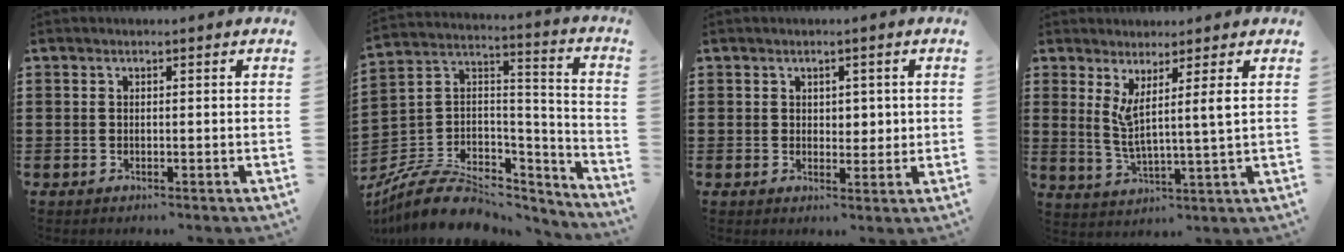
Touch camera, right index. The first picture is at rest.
{"total": 9.2, "force": [-6.3, 5.4, 4.1], "torque": [-0.088, 0.018, -0.115]}
{"total": 2.3, "force": [0.9, 1.8, 1.0], "torque": [-0.009, 0.005, 0.011]}
{"total": 5.3, "force": [2.5, -0.3, 4.7], "torque": [-0.099, -0.007, 0.042]}